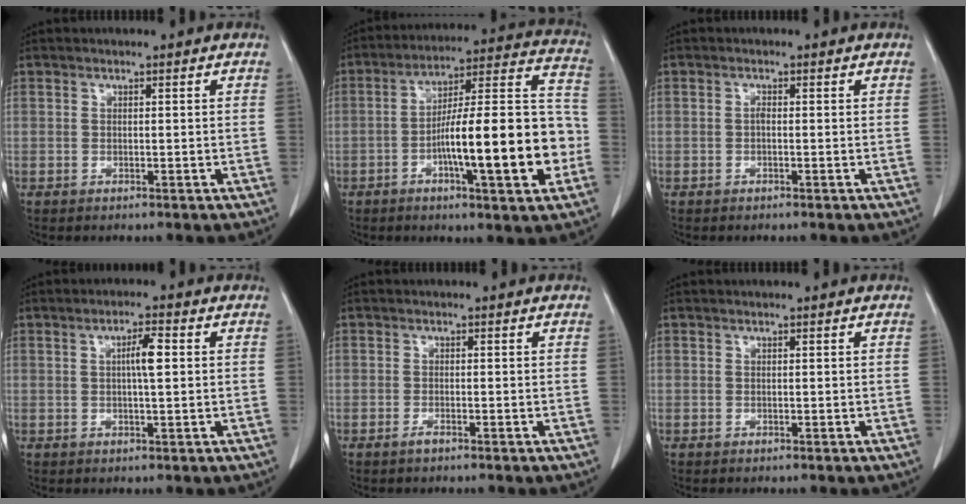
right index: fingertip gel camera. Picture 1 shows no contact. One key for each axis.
{"total": 19.6, "fx": -5.2, "fy": 2.7, "fz": 18.7, "tx": -0.268, "ty": 0.022, "tz": -0.076}
{"total": 0.6, "fx": -0.2, "fy": 0.1, "fz": 0.5, "tx": -0.011, "ty": 0.001, "tz": -0.004}
{"total": 3.6, "fx": 0.5, "fy": 0.3, "fz": 3.6, "tx": -0.062, "ty": 0.003, "tz": 0.008}
{"total": 0.9, "fx": -0.7, "fy": 0.1, "fz": 0.6, "tx": -0.017, "ty": -0.001, "tz": -0.010}
{"total": 0.0}